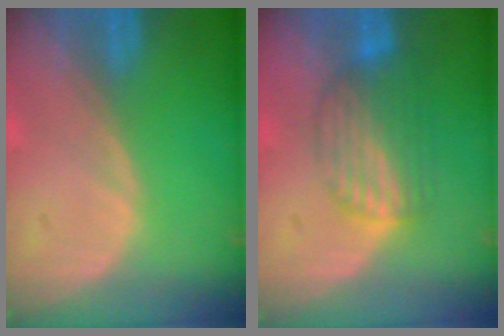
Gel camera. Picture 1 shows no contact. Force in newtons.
{"total": 6.6, "press": 6.3, "slide": 2.0}